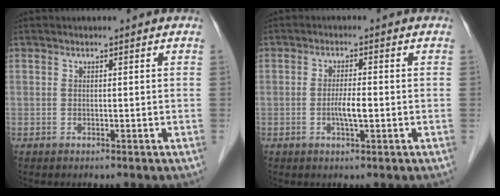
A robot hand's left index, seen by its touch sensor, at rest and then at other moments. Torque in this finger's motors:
{"motor_torque": [0.82, 0.67, 0.08, 0.07]}